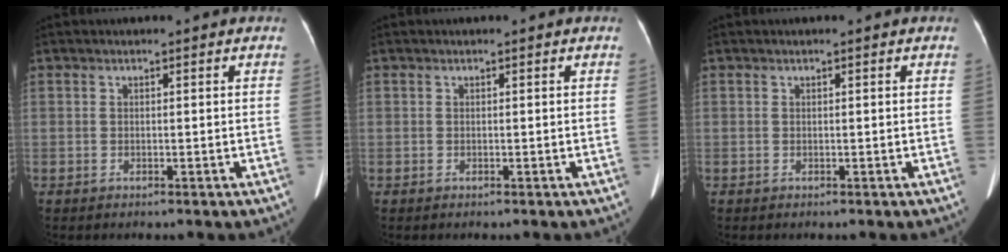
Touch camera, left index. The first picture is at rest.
{"total": 0.0}
{"total": 0.0}